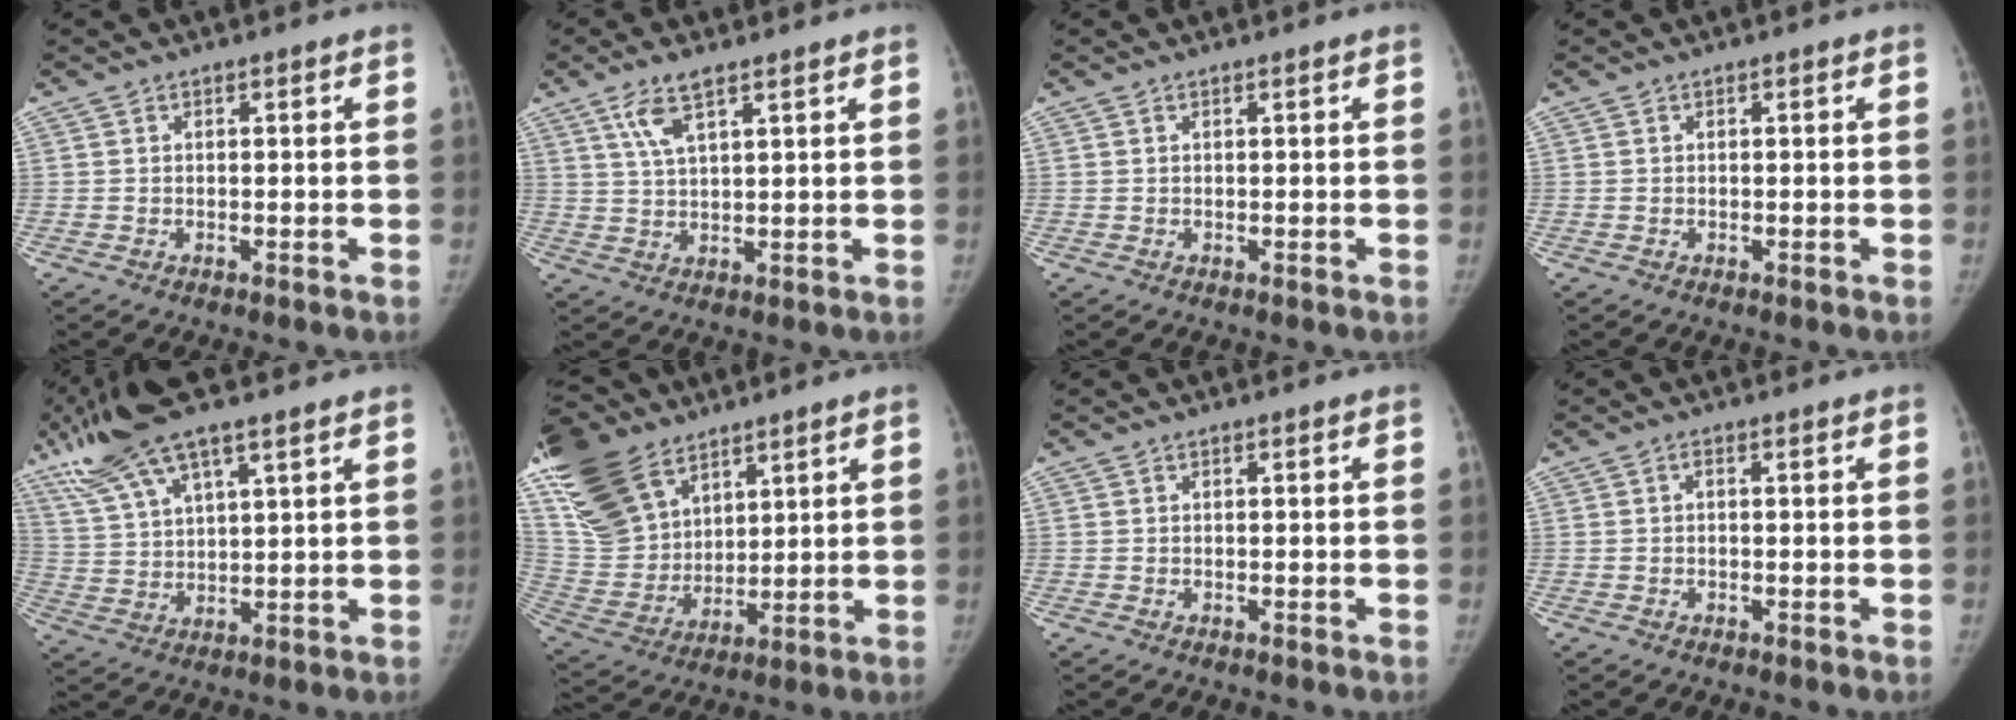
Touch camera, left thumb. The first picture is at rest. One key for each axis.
{"total": 6.1, "fx": 3.7, "fy": 1.8, "fz": 4.5, "tx": -0.089, "ty": -0.012, "tz": 0.076}
{"total": 0.0}
{"total": 0.0}
{"total": 14.4, "fx": 9.7, "fy": 3.8, "fz": 10.0, "tx": -0.197, "ty": -0.008, "tz": 0.192}
{"total": 21.9, "fx": 13.3, "fy": 13.0, "fz": 11.6, "tx": -0.239, "ty": -0.020, "tz": 0.261}
{"total": 0.0}
{"total": 0.6, "fx": 0.1, "fy": 0.2, "fz": 0.6, "tx": -0.015, "ty": 0.002, "tz": -0.001}